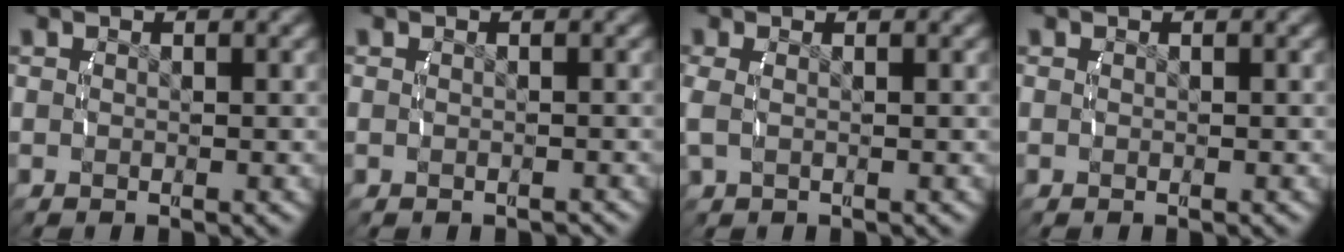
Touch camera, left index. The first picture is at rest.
{"total": 0.8, "force": [-0.8, 0.1, 0.1], "torque": [-0.005, -0.003, -0.011]}
{"total": 1.5, "force": [0.2, 0.7, 1.3], "torque": [-0.040, -0.002, 0.007]}
{"total": 0.0}